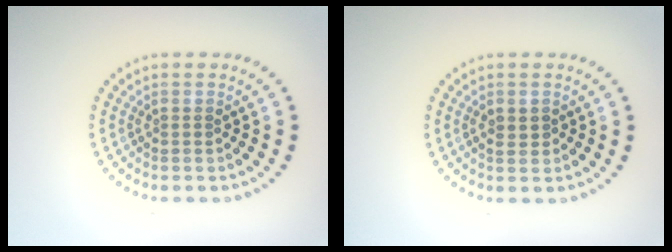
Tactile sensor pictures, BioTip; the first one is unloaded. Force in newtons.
{"total": 1.2, "press": 1.2, "slide": 0.1}